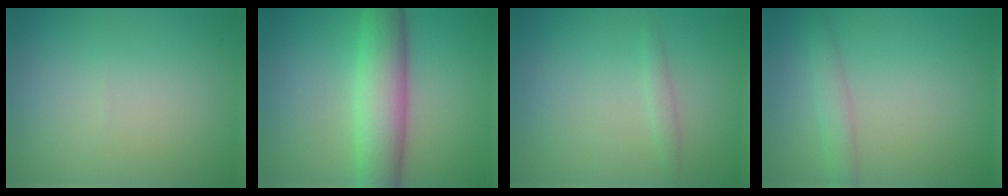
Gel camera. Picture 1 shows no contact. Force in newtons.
{"total": 6.7, "press": 6.7, "slide": 0.3}
{"total": 0.9, "press": 0.9, "slide": 0.0}
{"total": 1.8, "press": 1.8, "slide": 0.0}